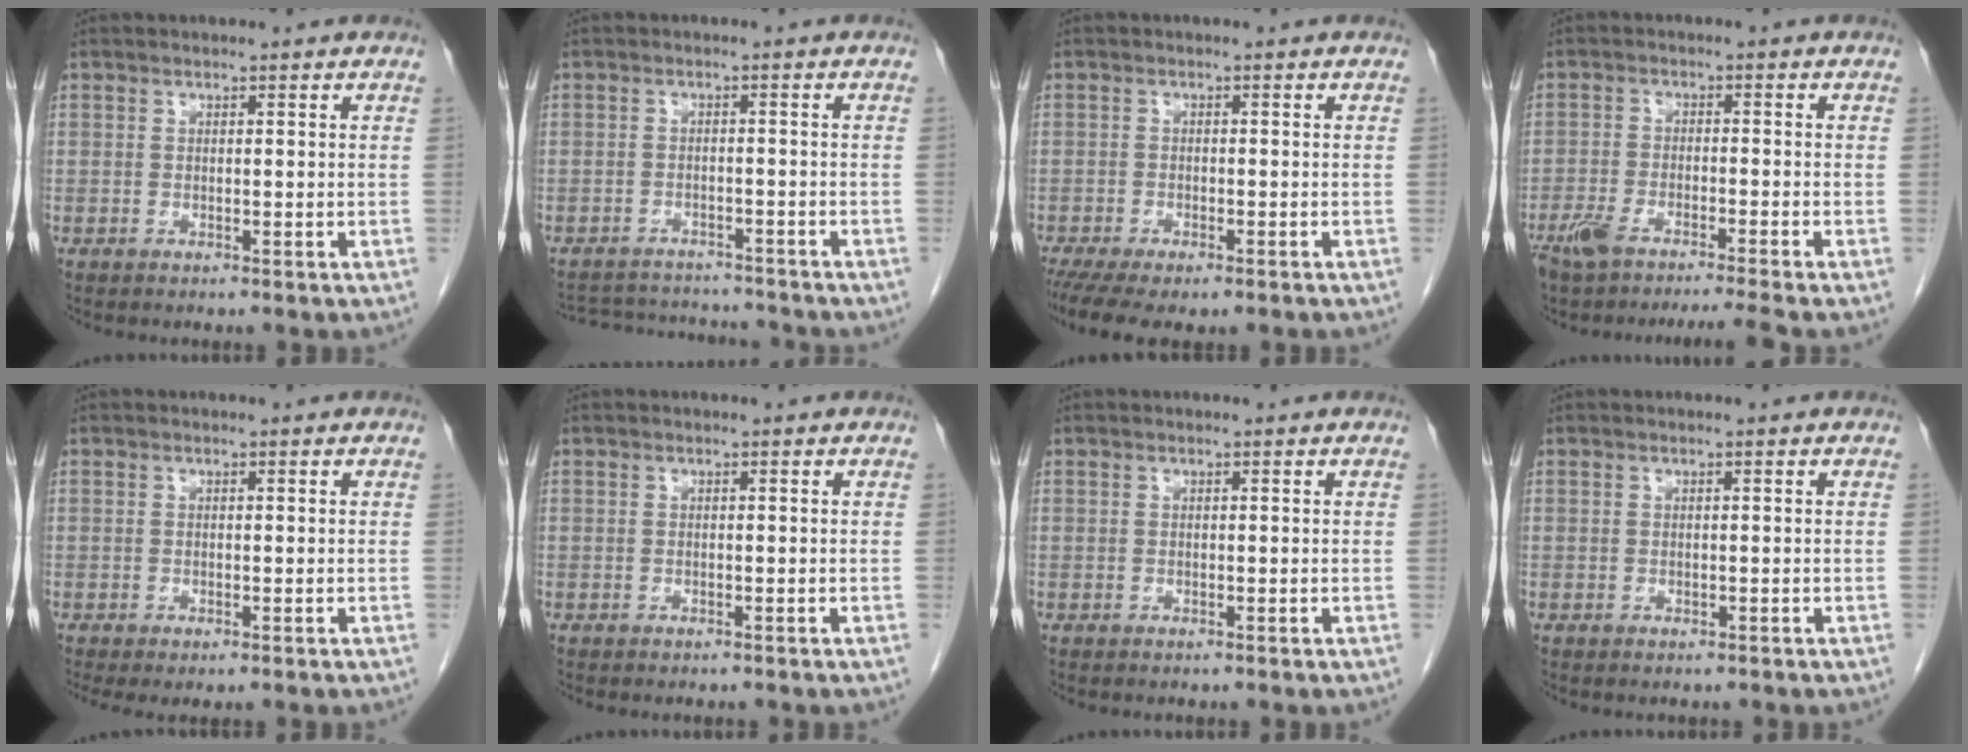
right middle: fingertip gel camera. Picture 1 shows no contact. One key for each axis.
{"total": 9.8, "fx": -9.5, "fy": 1.7, "fz": 1.8, "tx": -0.034, "ty": 0.011, "tz": -0.131}
{"total": 8.8, "fx": -6.7, "fy": 2.7, "fz": 5.1, "tx": -0.082, "ty": -0.011, "tz": -0.100}
{"total": 8.5, "fx": -7.0, "fy": -0.3, "fz": 4.7, "tx": -0.076, "ty": -0.015, "tz": -0.117}
{"total": 2.7, "fx": -2.0, "fy": 0.8, "fz": 1.6, "tx": -0.022, "ty": -0.011, "tz": -0.028}
{"total": 1.3, "fx": -1.2, "fy": 0.3, "fz": 0.4, "tx": -0.015, "ty": -0.005, "tz": -0.015}
{"total": 0.0}
{"total": 0.0}